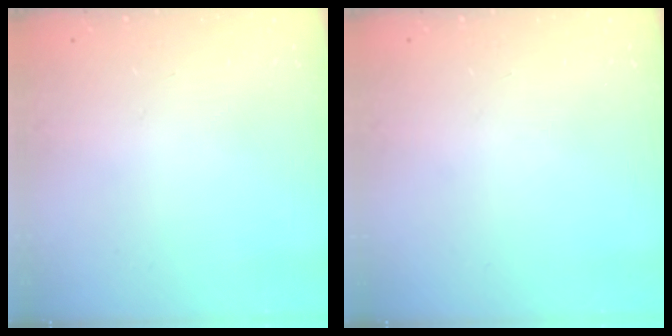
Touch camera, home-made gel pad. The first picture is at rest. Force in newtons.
{"total": 0.0}